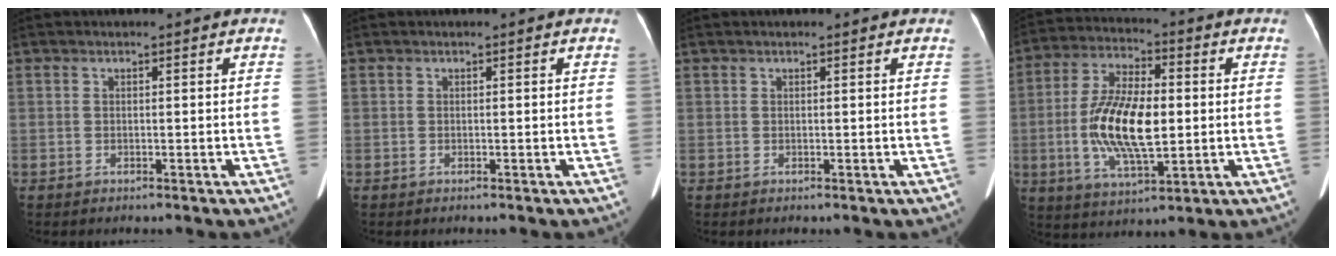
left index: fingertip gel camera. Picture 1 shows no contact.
{"total": 0.0}
{"total": 0.9, "force": [0.8, 0.1, 0.4], "torque": [-0.009, 0.013, 0.011]}
{"total": 13.6, "force": [-1.0, 4.8, 12.7], "torque": [-0.261, 0.000, -0.017]}